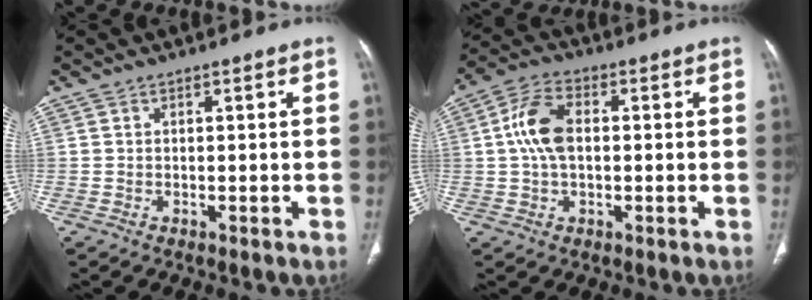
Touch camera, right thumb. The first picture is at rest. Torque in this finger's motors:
{"motor_torque": [1.30, 1.17, 1.00, -0.22, 0.10]}